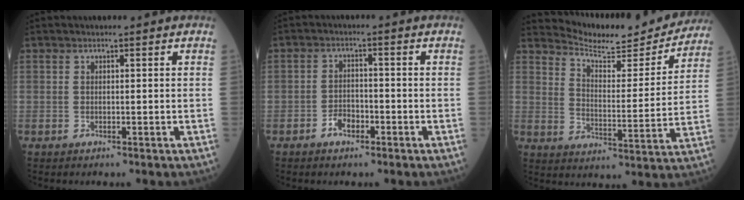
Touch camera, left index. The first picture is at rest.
{"total": 3.0, "force": [-1.9, 1.7, 1.6], "torque": [-0.028, 0.003, -0.034]}
{"total": 14.6, "force": [14.1, 2.3, 2.6], "torque": [-0.041, -0.025, 0.193]}